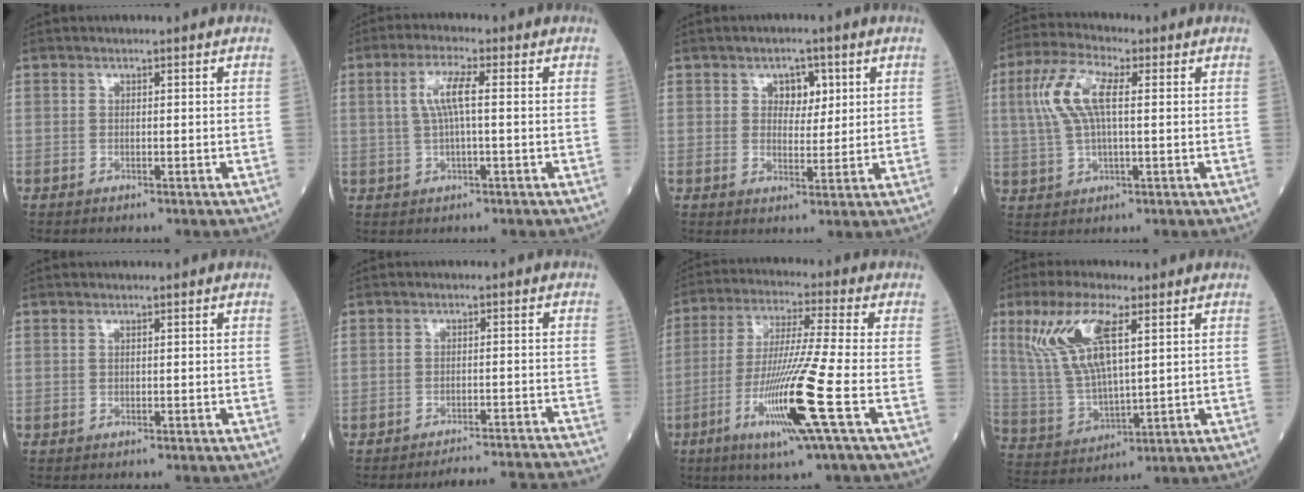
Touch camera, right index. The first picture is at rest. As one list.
[{"total": 5.1, "force": [0.9, 0.5, 5.0], "torque": [-0.106, 0.011, 0.020]}, {"total": 4.1, "force": [1.7, 2.6, 2.7], "torque": [-0.033, 0.007, 0.028]}, {"total": 8.6, "force": [1.9, 2.7, 7.9], "torque": [-0.184, 0.021, 0.039]}, {"total": 0.0}, {"total": 12.0, "force": [-11.9, -1.1, 1.5], "torque": [0.002, 0.001, -0.140]}, {"total": 14.2, "force": [-5.0, -1.7, 13.2], "torque": [-0.264, -0.026, -0.095]}, {"total": 12.5, "force": [5.5, 3.3, 10.8], "torque": [-0.245, 0.011, 0.116]}]